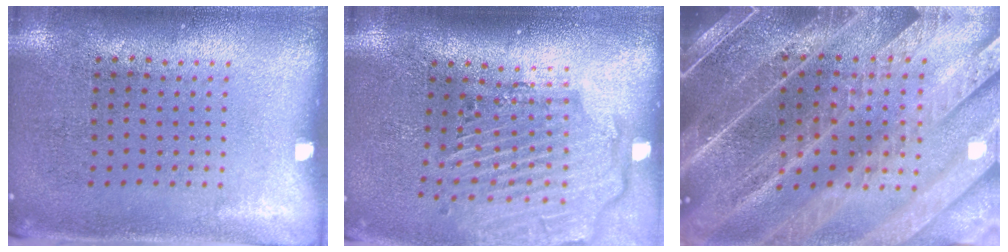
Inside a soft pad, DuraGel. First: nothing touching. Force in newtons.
{"total": 2.8, "press": 2.3, "slide": 1.6}
{"total": 5.6, "press": 4.8, "slide": 3.0}